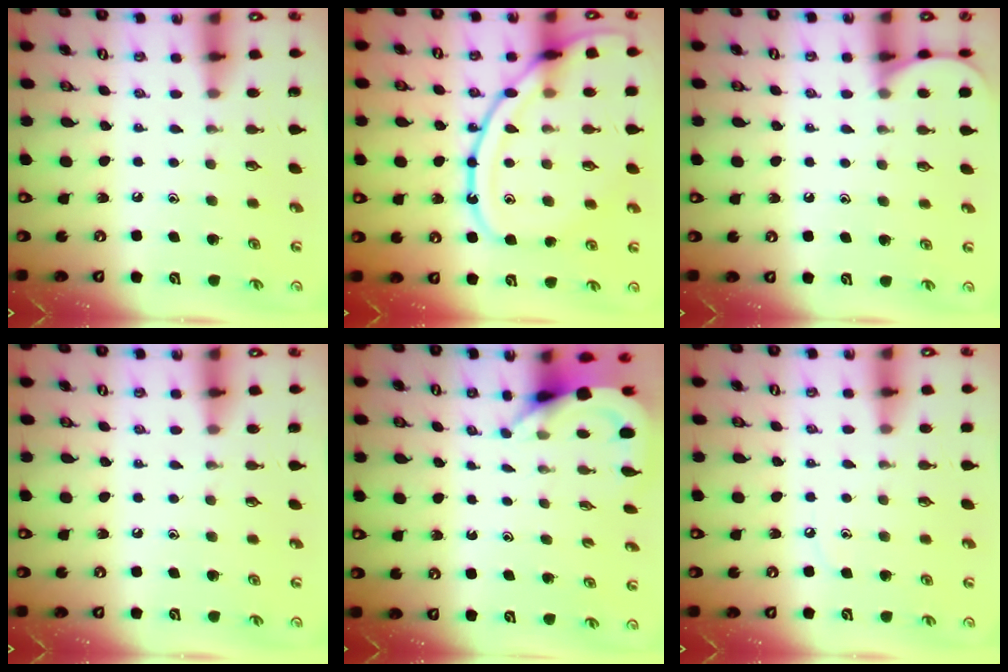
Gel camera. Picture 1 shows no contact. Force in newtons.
{"total": 19.3, "press": 19.2, "slide": 1.6}
{"total": 3.9, "press": 3.8, "slide": 0.5}
{"total": 0.0}
{"total": 3.5, "press": 3.5, "slide": 0.2}
{"total": 4.3, "press": 4.3, "slide": 0.6}